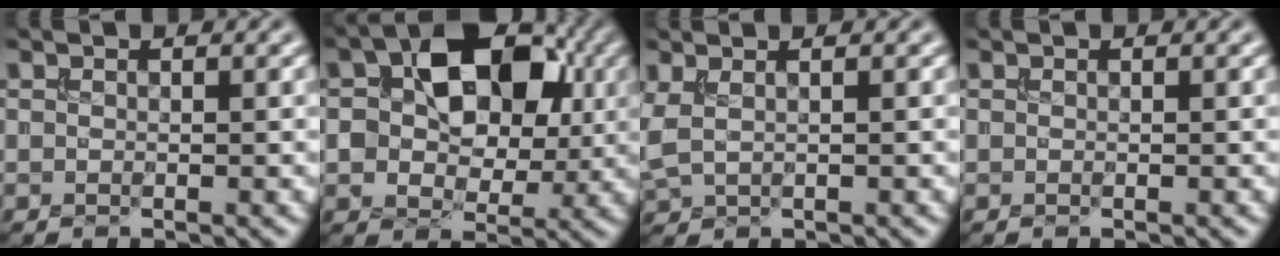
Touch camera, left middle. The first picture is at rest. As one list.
[{"total": 10.1, "force": [1.4, 7.0, 7.2], "torque": [-0.097, 0.010, 0.021]}, {"total": 1.8, "force": [0.8, 0.9, 1.4], "torque": [-0.038, 0.004, 0.020]}, {"total": 0.0}]